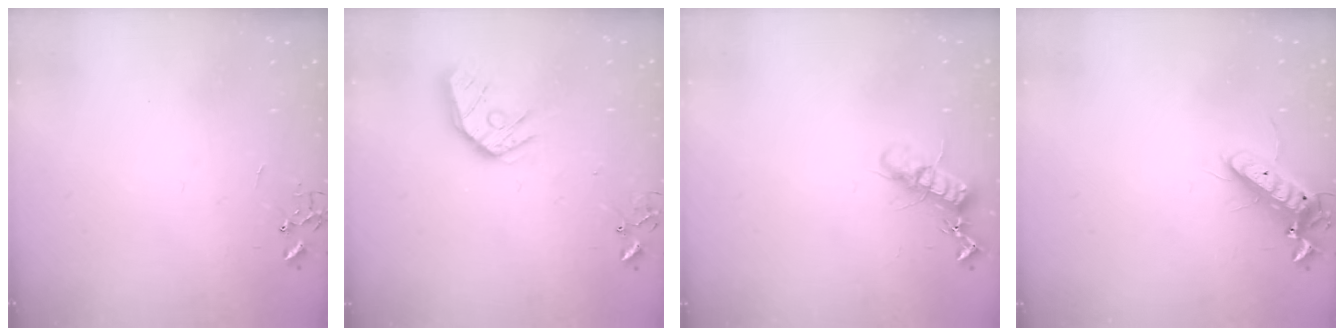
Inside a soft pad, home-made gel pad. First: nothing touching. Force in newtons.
{"total": 12.6, "press": 12.5, "slide": 1.4}
{"total": 12.5, "press": 12.5, "slide": 0.6}
{"total": 11.9, "press": 11.7, "slide": 2.2}